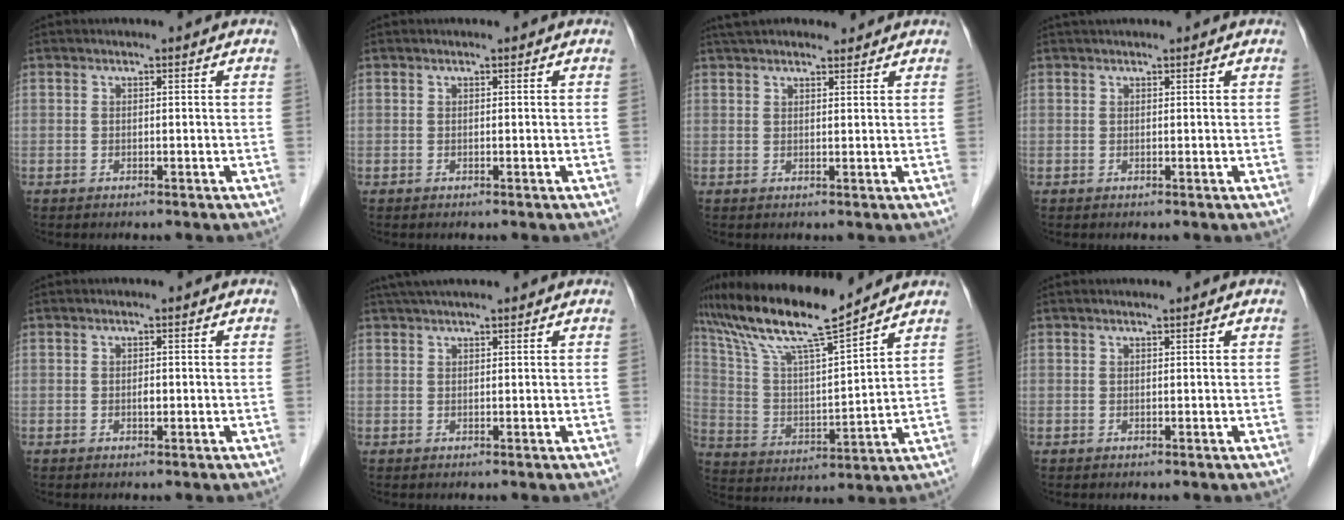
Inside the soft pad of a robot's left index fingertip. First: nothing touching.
{"total": 0.0}
{"total": 8.6, "force": [7.4, 2.1, 3.7], "torque": [-0.054, 0.034, 0.115]}
{"total": 1.5, "force": [1.4, 0.2, 0.6], "torque": [-0.010, 0.024, 0.026]}
{"total": 0.7, "force": [-0.1, 0.3, 0.7], "torque": [-0.013, 0.000, -0.002]}
{"total": 5.0, "force": [4.3, 0.5, 2.6], "torque": [-0.037, 0.035, 0.074]}
{"total": 14.7, "force": [12.4, 0.0, 8.0], "torque": [-0.160, 0.010, 0.233]}
{"total": 0.6, "force": [0.5, -0.1, 0.2], "torque": [-0.008, 0.005, 0.011]}